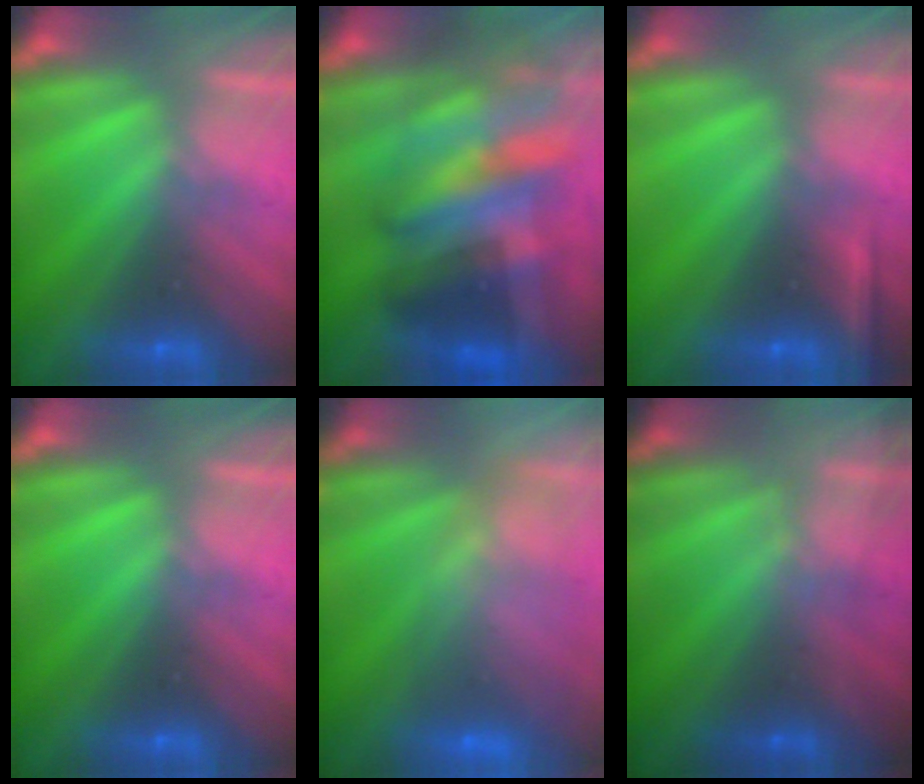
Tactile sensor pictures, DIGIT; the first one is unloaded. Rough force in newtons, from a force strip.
{"total": 7.5}
{"total": 2.3}
{"total": 0.0}
{"total": 6.1}
{"total": 1.3}